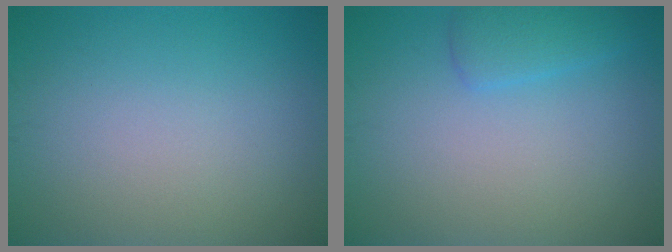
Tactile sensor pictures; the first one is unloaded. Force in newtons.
{"total": 2.0, "press": 1.9, "slide": 0.2}